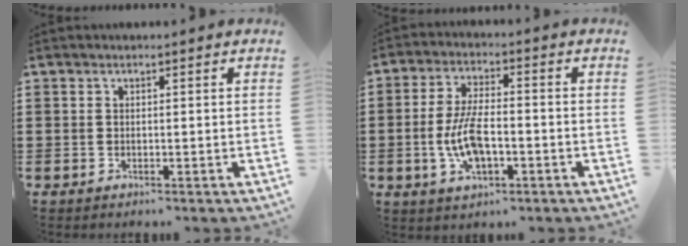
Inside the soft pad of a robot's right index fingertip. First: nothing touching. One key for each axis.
{"total": 8.3, "fx": -2.0, "fy": 3.6, "fz": 7.2, "tx": -0.163, "ty": -0.003, "tz": -0.043}